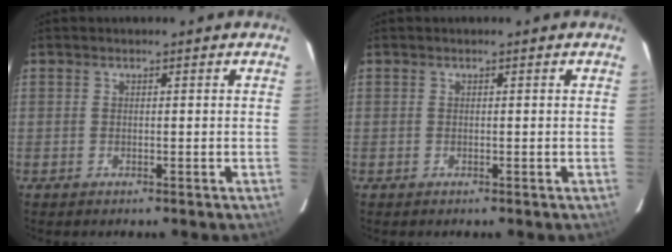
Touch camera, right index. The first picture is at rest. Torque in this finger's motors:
{"motor_torque": [-0.01, 0.01, 0.01, 0.01]}